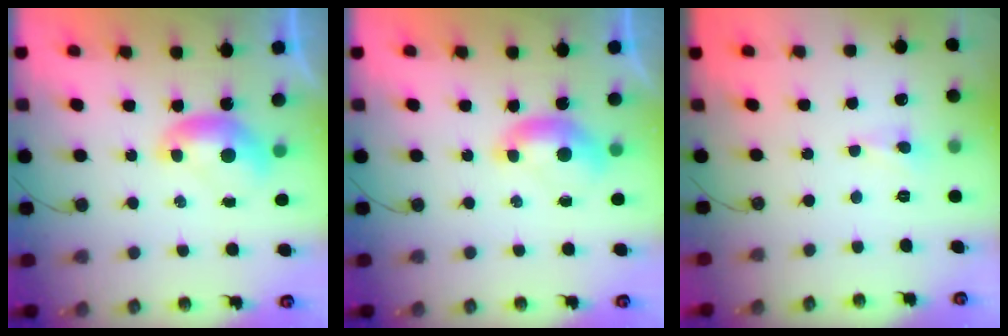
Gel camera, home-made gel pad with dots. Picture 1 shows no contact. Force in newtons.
{"total": 0.6, "press": 0.1, "slide": 0.6}
{"total": 1.2, "press": 1.1, "slide": 0.6}